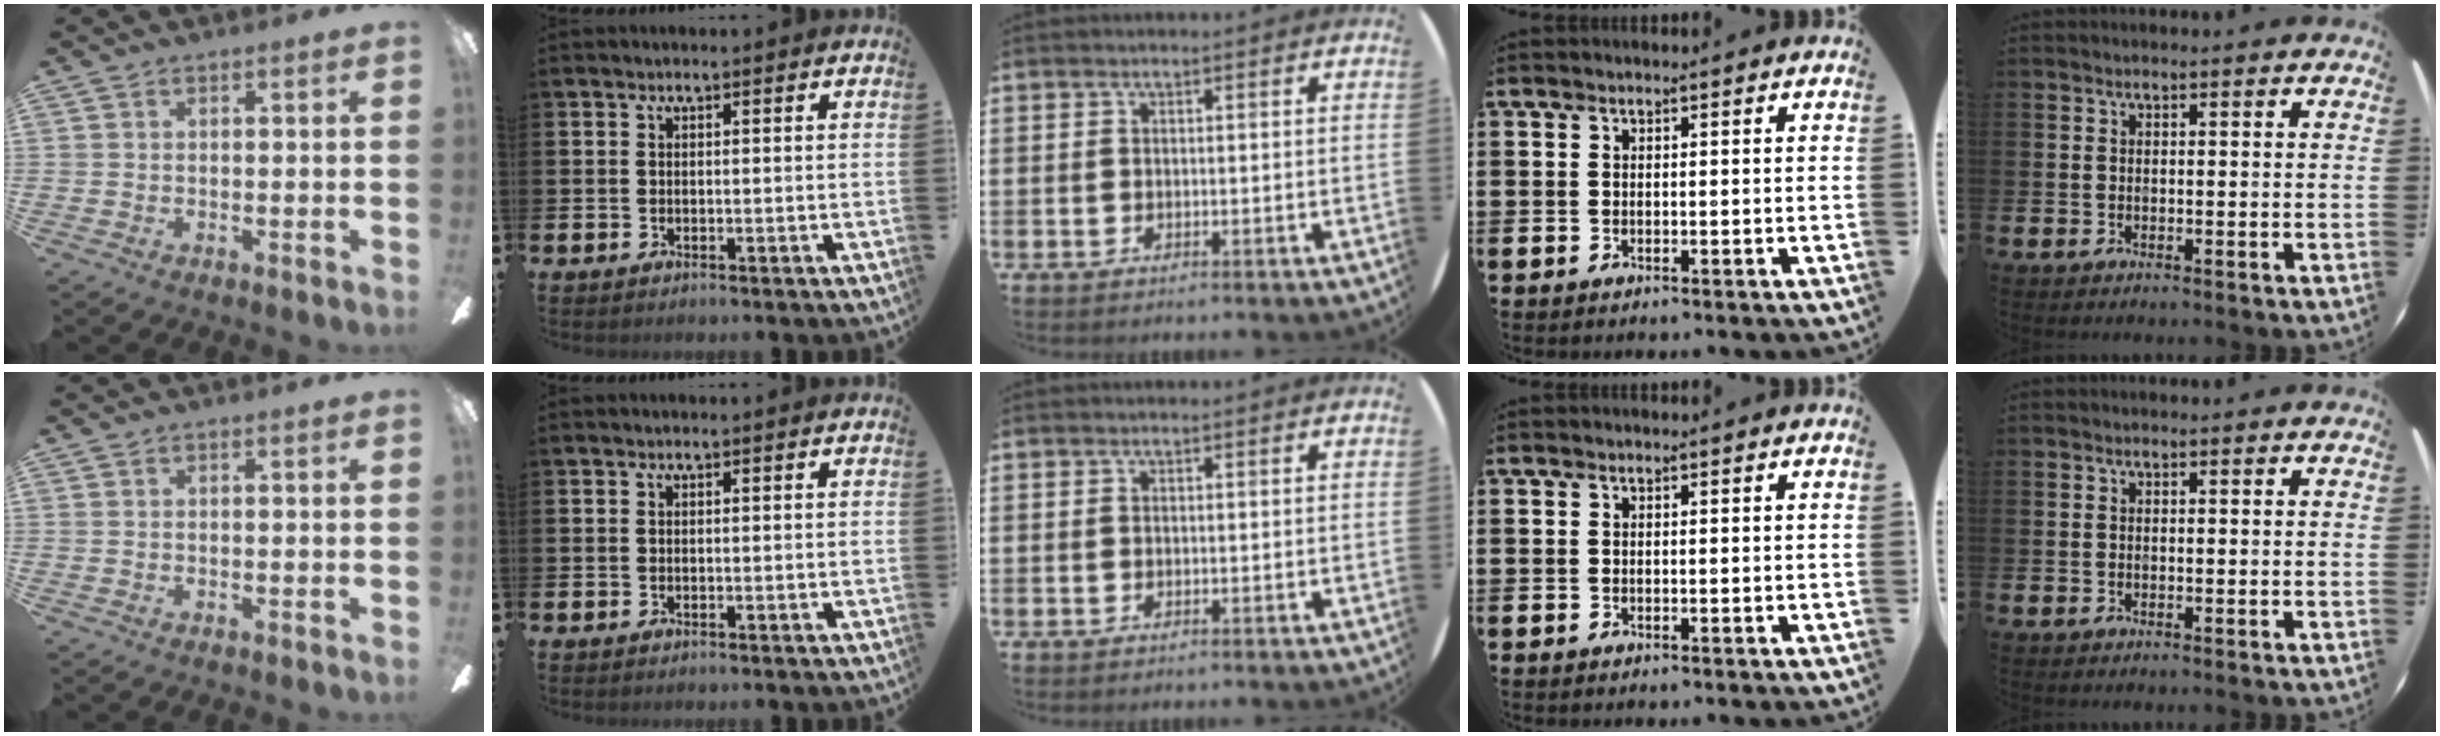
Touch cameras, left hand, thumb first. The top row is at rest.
{}